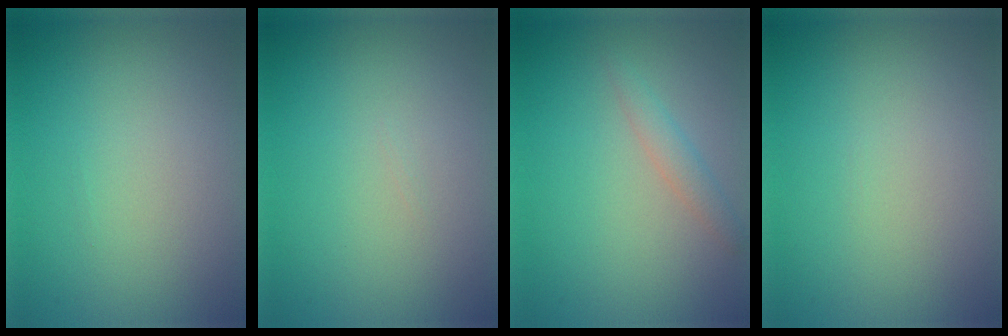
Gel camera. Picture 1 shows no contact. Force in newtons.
{"total": 0.0}
{"total": 1.5, "press": 1.5, "slide": 0.2}
{"total": 0.0}